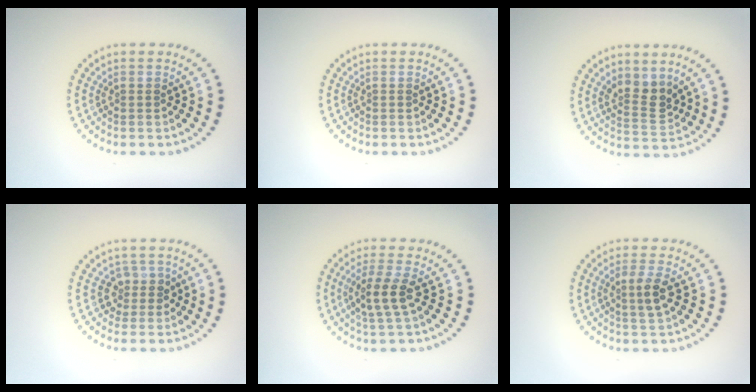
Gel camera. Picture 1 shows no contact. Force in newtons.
{"total": 0.0}
{"total": 3.0, "press": 2.6, "slide": 1.4}
{"total": 1.9, "press": 1.5, "slide": 1.2}
{"total": 3.2, "press": 2.9, "slide": 1.4}
{"total": 2.4, "press": 2.3, "slide": 0.8}